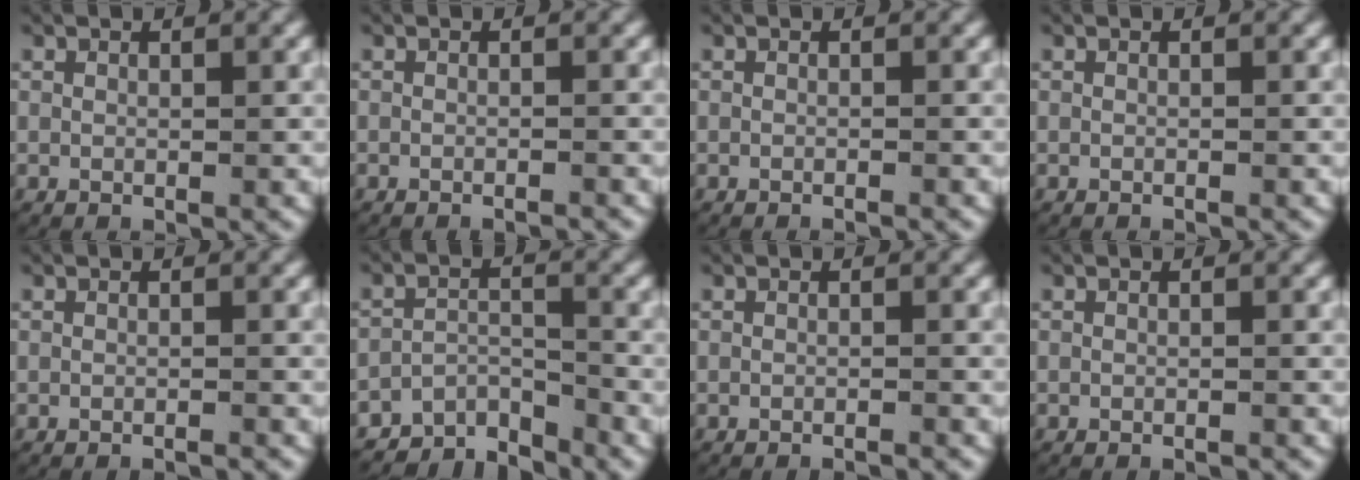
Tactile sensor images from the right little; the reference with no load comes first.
{"total": 1.0, "force": [-1.0, -0.1, 0.2], "torque": [0.000, 0.002, -0.018]}
{"total": 0.6, "force": [-0.6, -0.2, 0.1], "torque": [-0.001, 0.003, -0.012]}
{"total": 0.0}
{"total": 0.8, "force": [-0.8, -0.2, 0.1], "torque": [-0.001, 0.003, -0.015]}
{"total": 6.9, "force": [-6.1, 2.6, 1.8], "torque": [-0.026, -0.015, -0.104]}
{"total": 1.2, "force": [-1.2, -0.1, 0.2], "torque": [-0.001, 0.002, -0.021]}
{"total": 0.7, "force": [-0.6, -0.1, 0.1], "torque": [-0.002, 0.001, -0.012]}